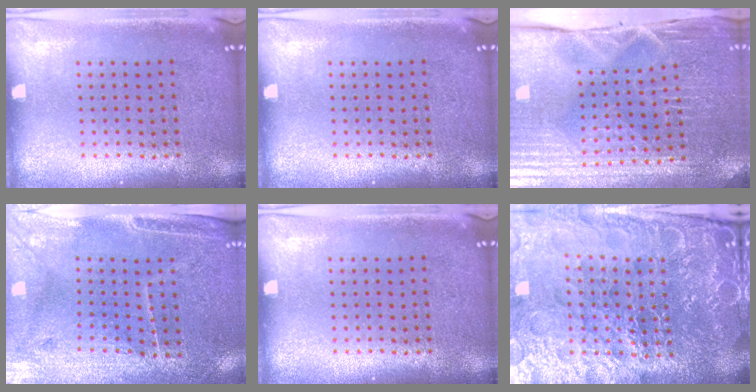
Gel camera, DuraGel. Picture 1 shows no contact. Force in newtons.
{"total": 0.0}
{"total": 3.9, "press": 3.9, "slide": 0.4}
{"total": 3.2, "press": 2.9, "slide": 1.3}
{"total": 0.0}
{"total": 5.5, "press": 5.1, "slide": 2.2}